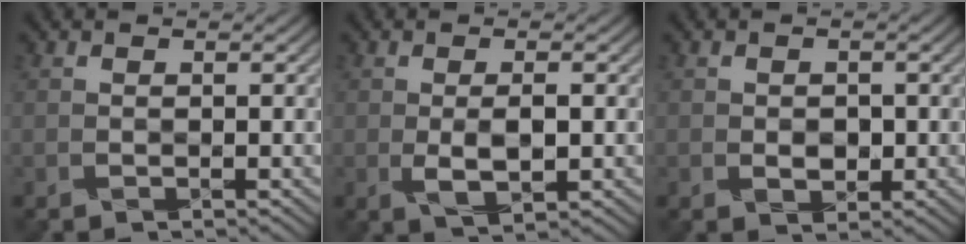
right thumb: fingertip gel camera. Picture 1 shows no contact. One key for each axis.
{"total": 3.0, "fx": -0.2, "fy": 1.0, "fz": 2.8, "tx": -0.057, "ty": -0.003, "tz": 0.001}
{"total": 1.4, "fx": -0.1, "fy": 1.2, "fz": 0.6, "tx": -0.010, "ty": -0.006, "tz": 0.005}